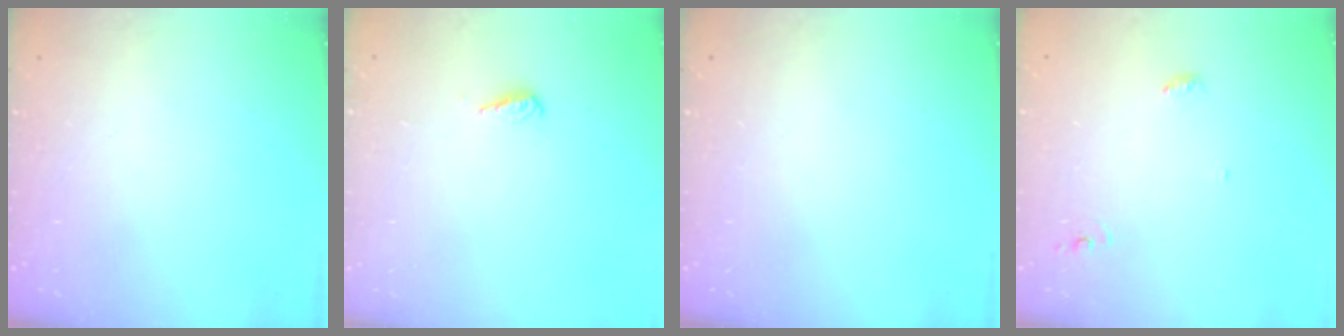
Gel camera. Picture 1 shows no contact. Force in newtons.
{"total": 2.7, "press": 2.6, "slide": 0.4}
{"total": 0.0}
{"total": 3.4, "press": 3.4, "slide": 0.2}